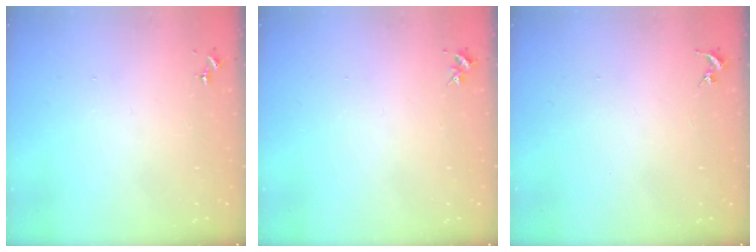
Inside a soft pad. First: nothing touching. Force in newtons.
{"total": 3.2, "press": 3.2, "slide": 0.4}
{"total": 0.0}